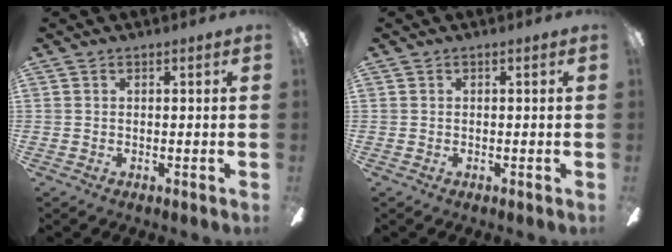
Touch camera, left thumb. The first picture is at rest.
{"total": 0.0}